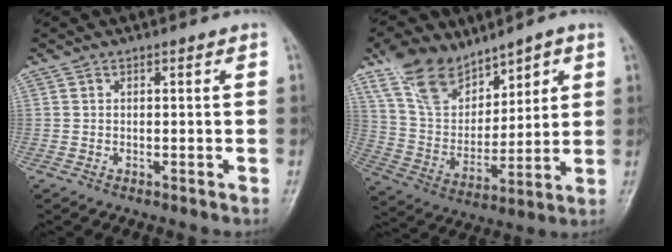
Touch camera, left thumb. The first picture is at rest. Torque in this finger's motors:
{"motor_torque": [2.25, 2.15, 1.45, -1.32, 0.44]}